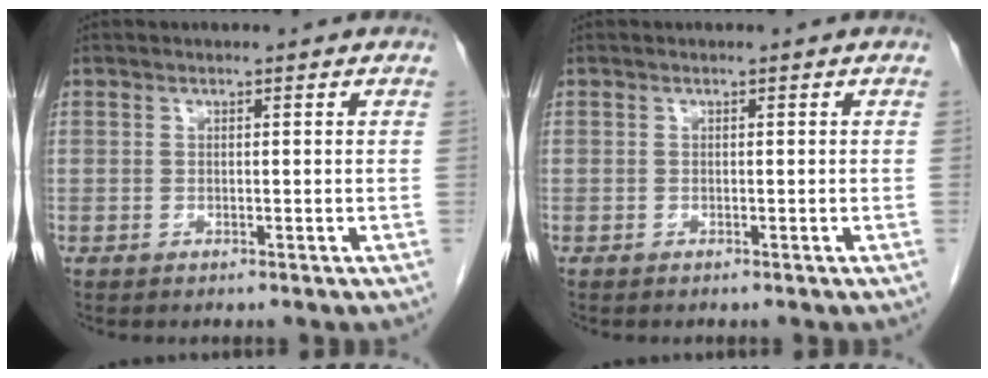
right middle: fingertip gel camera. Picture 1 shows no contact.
{"total": 0.0}